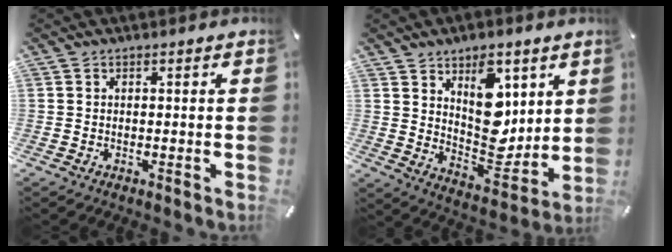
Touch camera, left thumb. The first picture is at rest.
{"total": 13.2, "force": [5.4, 8.9, 8.0], "torque": [-0.090, -0.040, 0.100]}